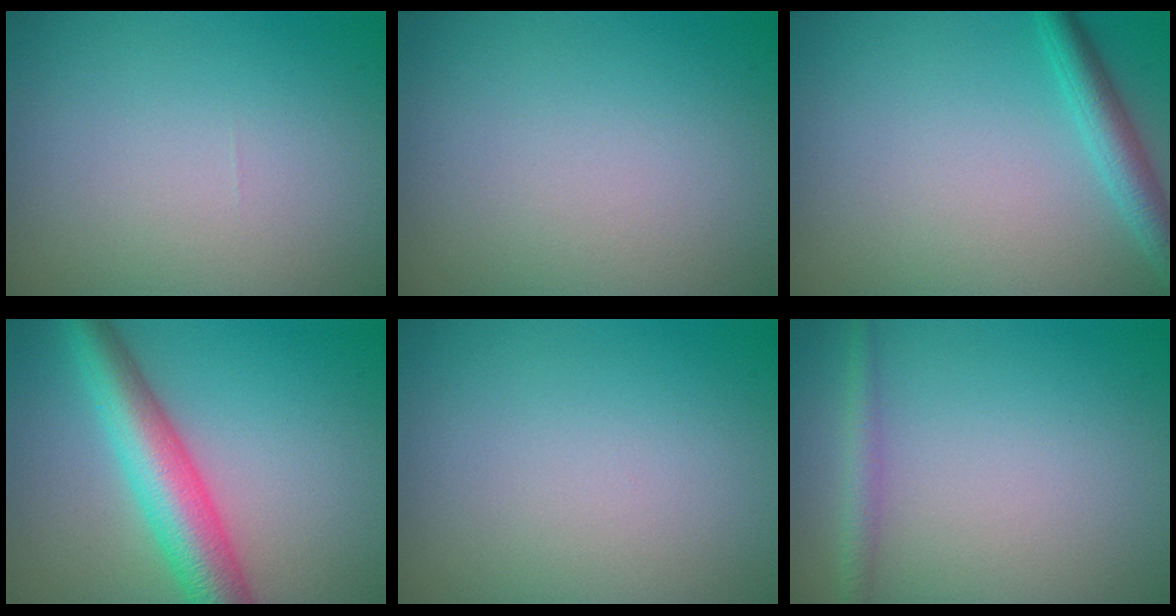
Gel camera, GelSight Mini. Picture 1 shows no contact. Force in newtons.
{"total": 0.0}
{"total": 2.7, "press": 2.7, "slide": 0.1}
{"total": 7.0, "press": 7.0, "slide": 0.1}
{"total": 0.0}
{"total": 1.6, "press": 1.6, "slide": 0.1}